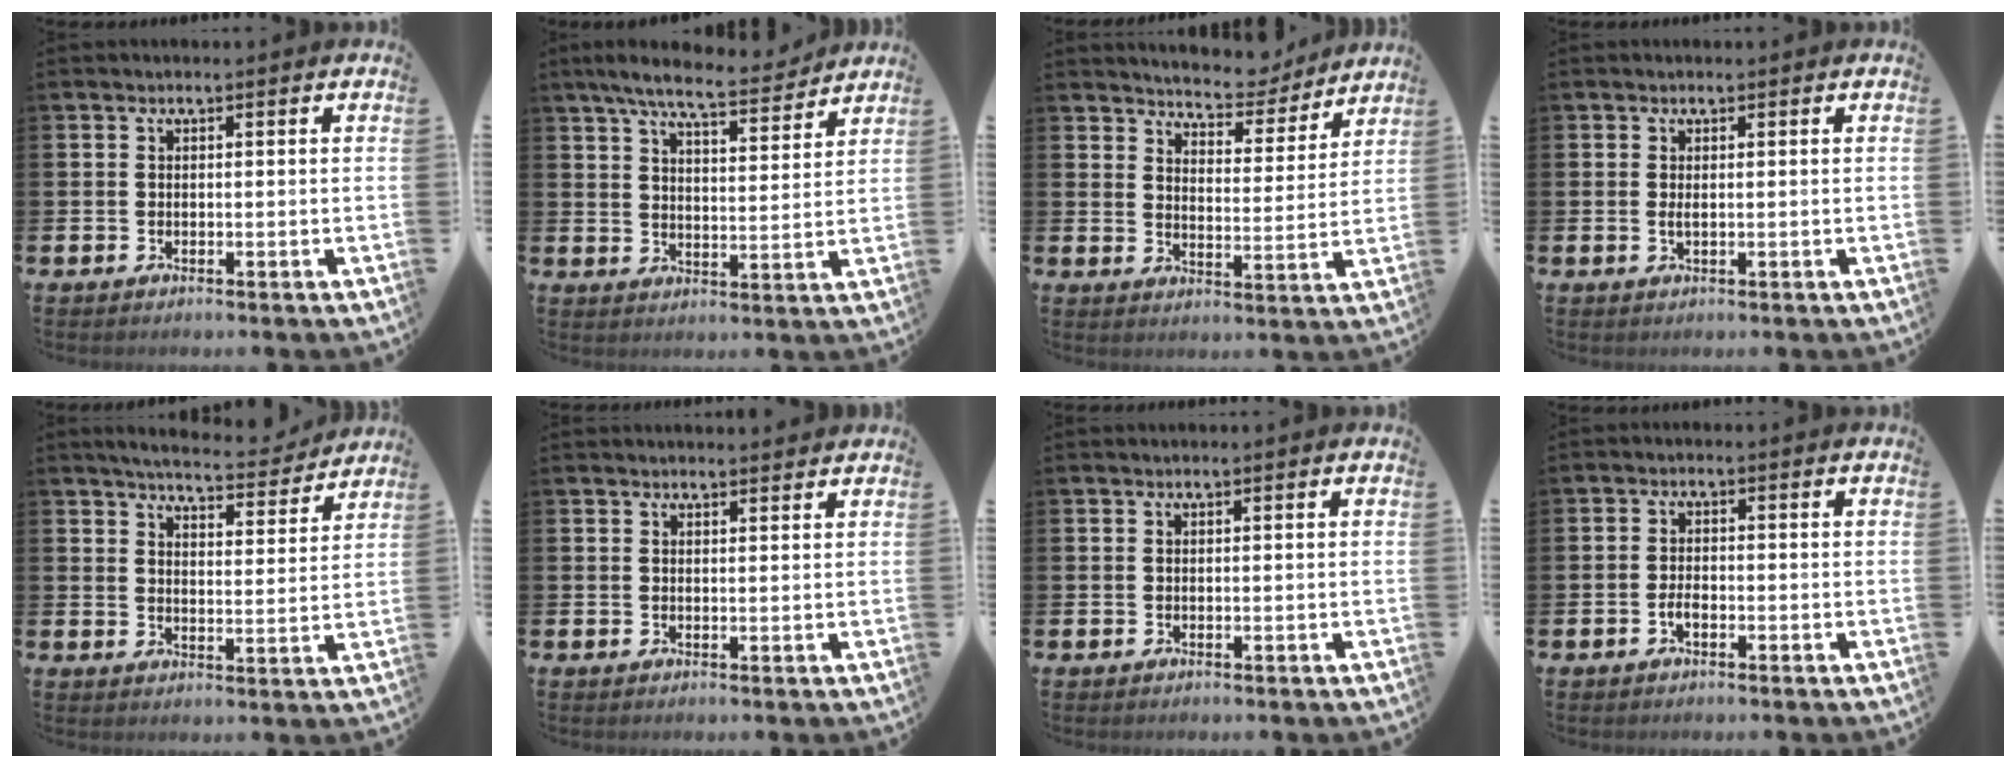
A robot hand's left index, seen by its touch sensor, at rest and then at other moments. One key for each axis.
{"total": 7.9, "fx": 7.3, "fy": 1.2, "fz": 3.0, "tx": -0.072, "ty": -0.038, "tz": 0.126}
{"total": 6.0, "fx": 5.9, "fy": 1.1, "fz": 0.2, "tx": -0.017, "ty": -0.048, "tz": 0.101}
{"total": 0.7, "fx": 0.1, "fy": 0.1, "fz": 0.7, "tx": -0.008, "ty": -0.001, "tz": 0.000}
{"total": 5.8, "fx": 5.6, "fy": 0.5, "fz": 1.2, "tx": -0.034, "ty": -0.039, "tz": 0.096}
{"total": 1.6, "fx": 1.6, "fy": 0.0, "fz": 0.1, "tx": 0.005, "ty": -0.009, "tz": 0.027}
{"total": 0.0}
{"total": 1.8, "fx": -0.8, "fy": 0.8, "fz": 1.4, "tx": -0.029, "ty": 0.003, "tz": -0.015}